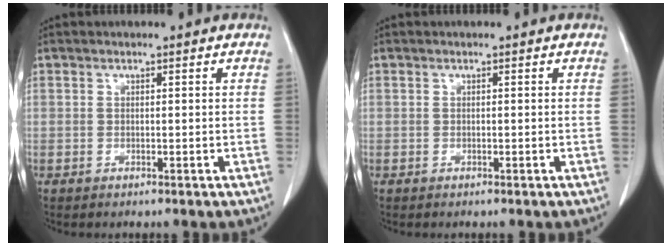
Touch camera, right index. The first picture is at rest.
{"total": 0.0}